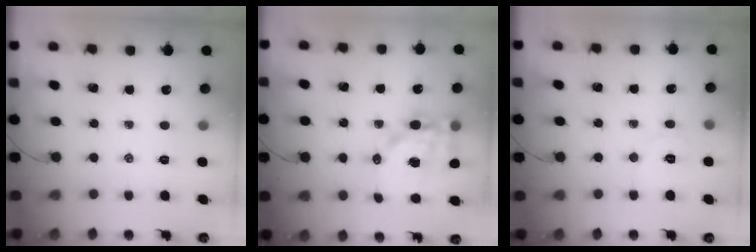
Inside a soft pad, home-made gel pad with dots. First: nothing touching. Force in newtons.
{"total": 14.2, "press": 13.9, "slide": 3.3}
{"total": 4.4, "press": 4.3, "slide": 1.0}